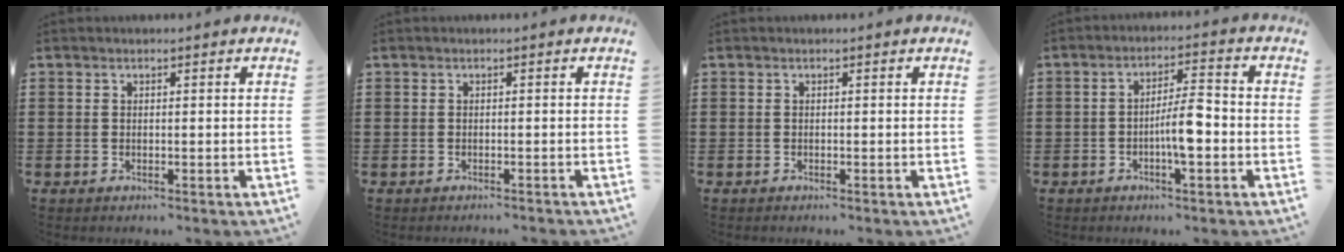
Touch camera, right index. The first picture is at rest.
{"total": 0.7, "force": [-0.7, 0.2, -0.1], "torque": [0.000, 0.002, -0.015]}
{"total": 0.0}
{"total": 6.1, "force": [-1.6, 1.4, 5.6], "torque": [-0.104, 0.008, -0.034]}